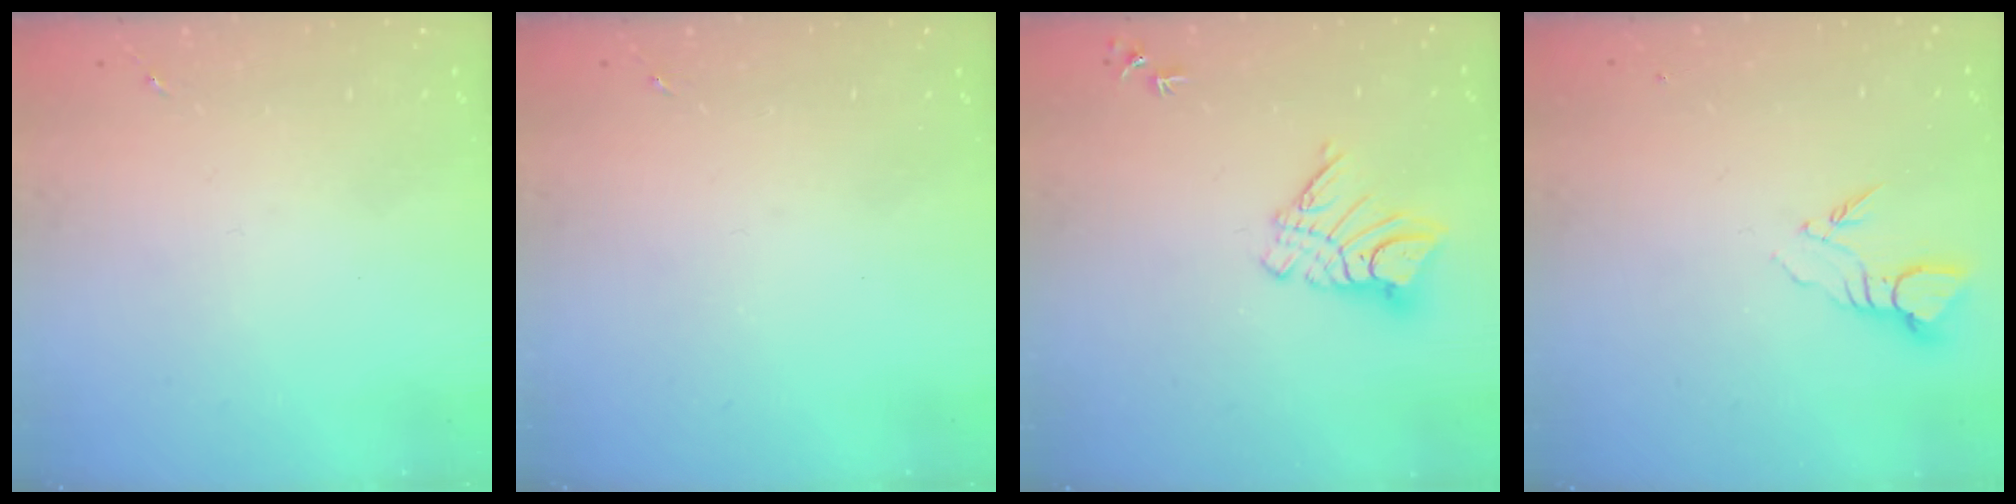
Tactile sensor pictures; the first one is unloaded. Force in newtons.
{"total": 0.0}
{"total": 10.5, "press": 10.4, "slide": 1.0}
{"total": 3.8, "press": 3.8, "slide": 0.2}